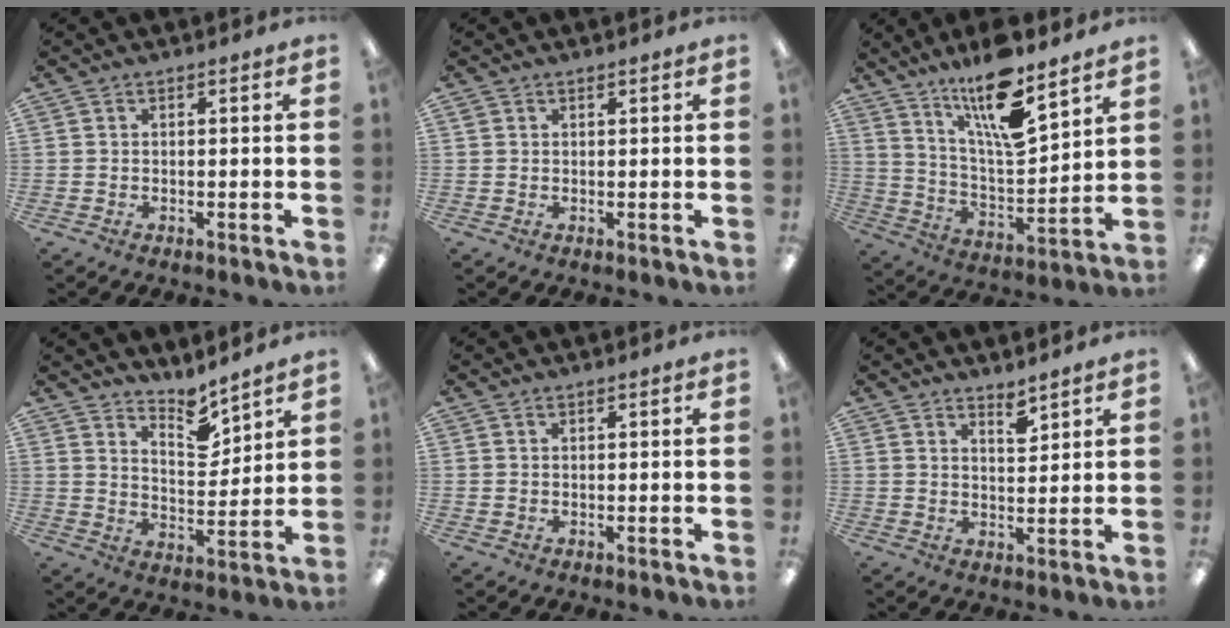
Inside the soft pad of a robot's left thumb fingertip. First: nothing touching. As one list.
[{"total": 0.8, "force": [0.6, 0.5, 0.1], "torque": [-0.003, 0.000, 0.012]}, {"total": 16.1, "force": [11.8, 3.9, 10.3], "torque": [-0.188, -0.067, 0.195]}, {"total": 8.0, "force": [6.9, 2.6, 2.9], "torque": [-0.031, -0.056, 0.121]}, {"total": 0.5, "force": [0.4, 0.3, 0.1], "torque": [-0.003, 0.002, 0.007]}, {"total": 3.7, "force": [3.3, 0.9, 1.4], "torque": [-0.011, -0.025, 0.055]}]